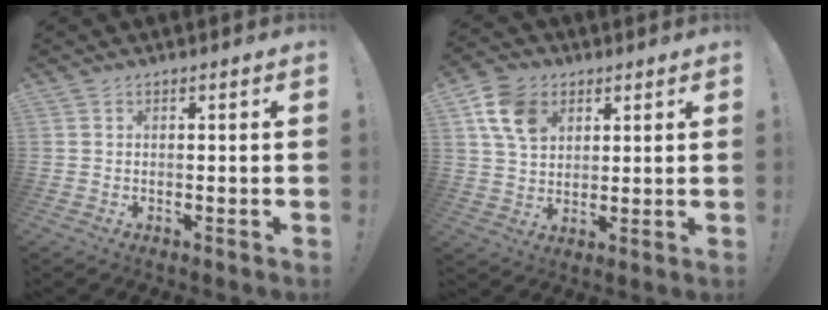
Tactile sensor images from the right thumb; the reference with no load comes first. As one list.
[{"total": 11.5, "force": [5.2, 8.4, 5.9], "torque": [-0.097, -0.008, 0.104]}]